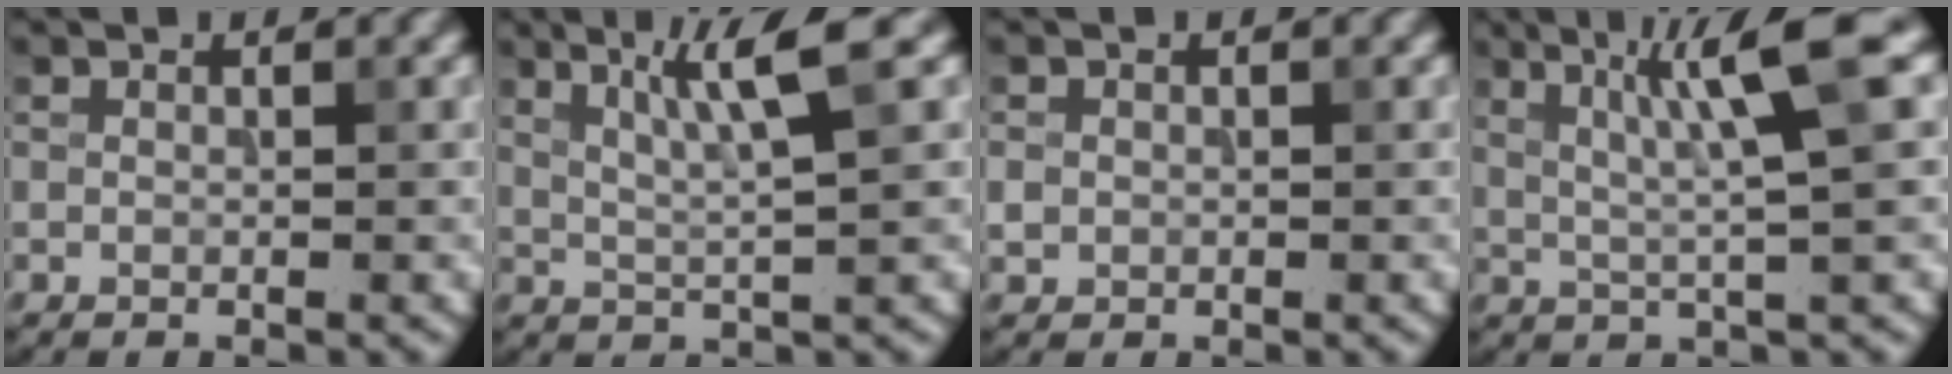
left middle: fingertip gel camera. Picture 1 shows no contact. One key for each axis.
{"total": 4.7, "fx": 2.2, "fy": 0.4, "fz": 4.2, "tx": -0.073, "ty": 0.001, "tz": 0.042}
{"total": 1.1, "fx": -0.1, "fy": 1.0, "fz": 0.3, "tx": 0.001, "ty": -0.003, "tz": -0.004}
{"total": 6.4, "fx": 2.2, "fy": 0.5, "fz": 6.0, "tx": -0.103, "ty": 0.009, "tz": 0.042}